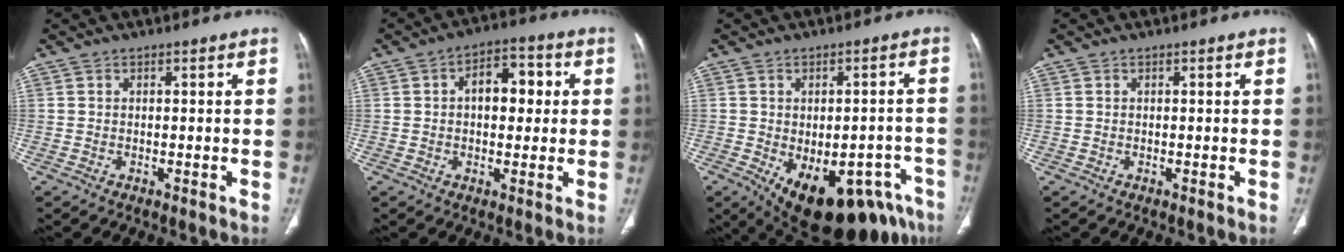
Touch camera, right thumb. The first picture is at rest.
{"total": 8.7, "force": [1.3, 5.3, 6.7], "torque": [-0.071, 0.021, 0.015]}
{"total": 20.5, "force": [-10.5, 10.3, 14.2], "torque": [-0.149, 0.025, -0.123]}
{"total": 0.0}